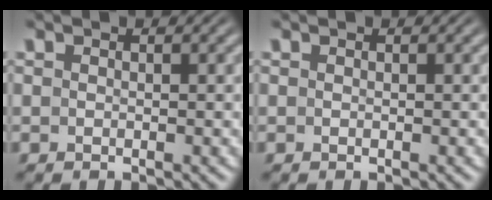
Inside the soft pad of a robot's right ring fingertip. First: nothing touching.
{"total": 0.0}